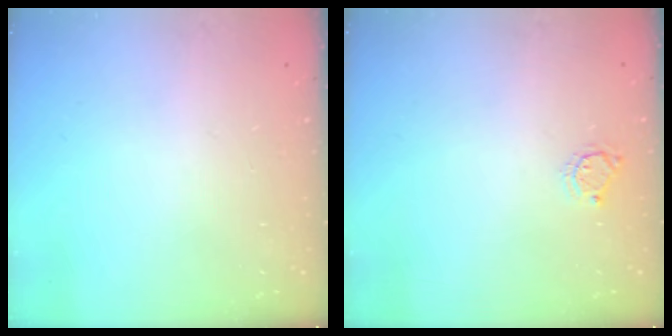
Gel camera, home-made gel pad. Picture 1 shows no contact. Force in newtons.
{"total": 3.6, "press": 3.5, "slide": 0.4}